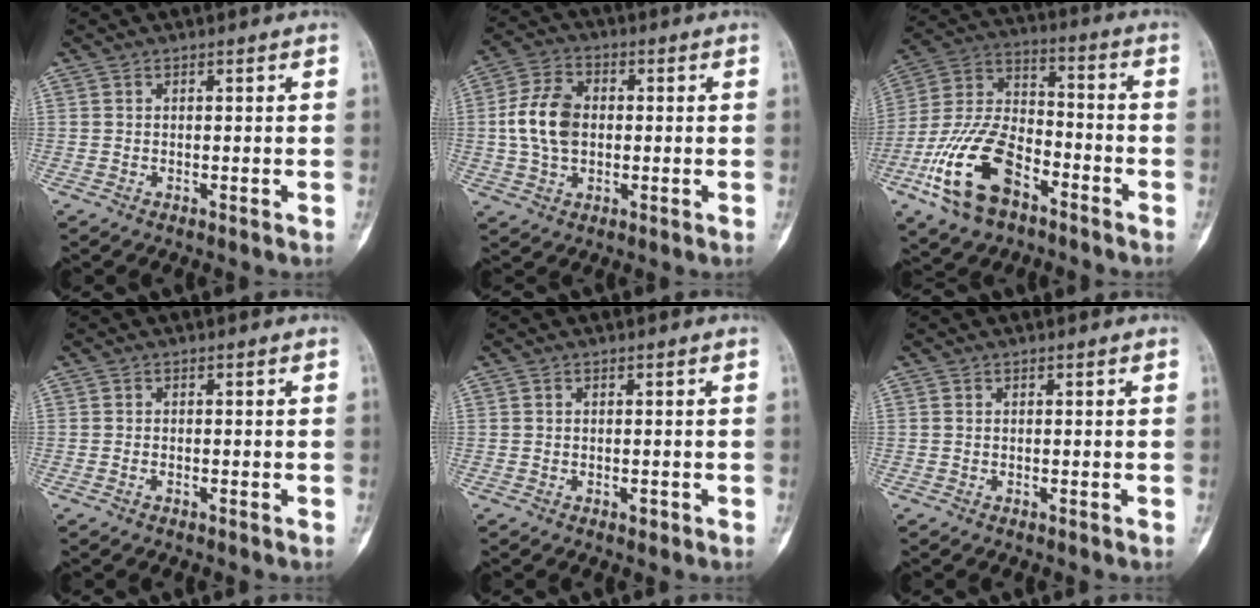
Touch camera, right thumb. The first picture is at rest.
{"total": 10.1, "force": [0.2, 7.0, 7.4], "torque": [-0.132, 0.015, 0.000]}
{"total": 18.4, "force": [-9.1, 9.8, 12.6], "torque": [-0.249, 0.056, -0.172]}
{"total": 0.5, "force": [-0.4, 0.1, 0.4], "torque": [-0.011, 0.001, -0.007]}
{"total": 0.9, "force": [-0.4, 0.5, 0.6], "torque": [-0.009, 0.000, -0.005]}
{"total": 0.0}